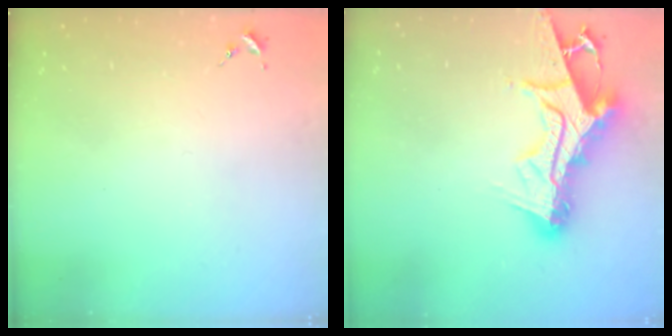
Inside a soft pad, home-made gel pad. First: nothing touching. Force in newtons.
{"total": 19.4, "press": 19.3, "slide": 1.6}